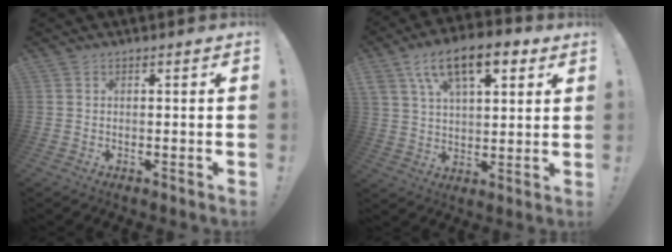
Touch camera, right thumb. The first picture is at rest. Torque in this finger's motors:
{"motor_torque": [0.84, 3.38, 0.42, 0.06, 0.11]}